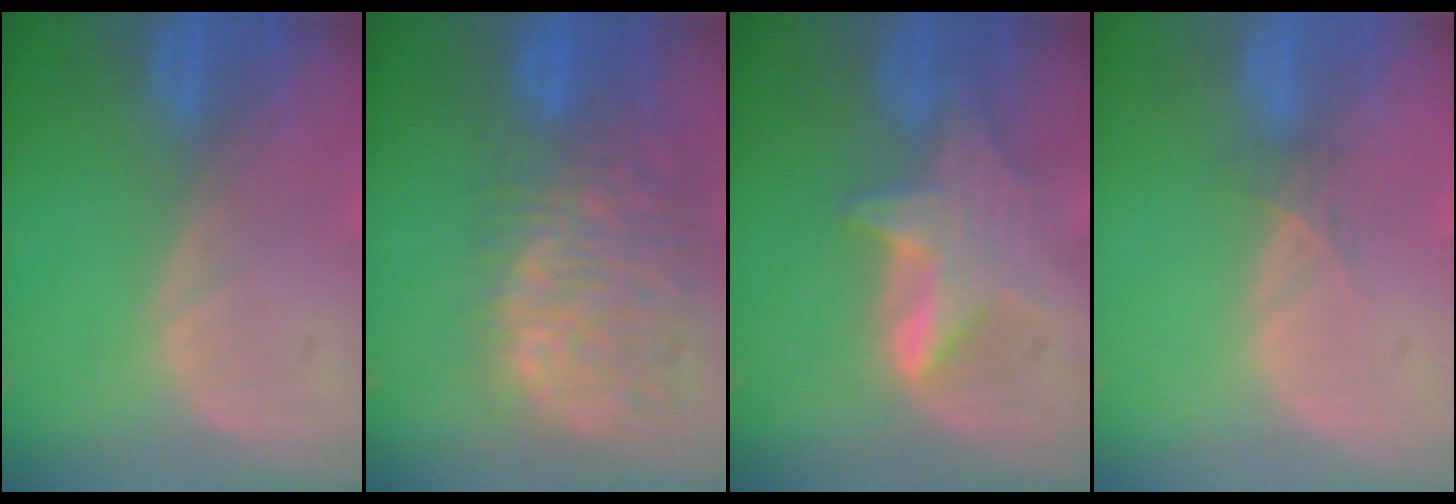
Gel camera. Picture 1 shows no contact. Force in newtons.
{"total": 12.8, "press": 10.6, "slide": 7.1}
{"total": 5.9, "press": 5.9, "slide": 0.5}
{"total": 1.3, "press": 1.0, "slide": 0.8}